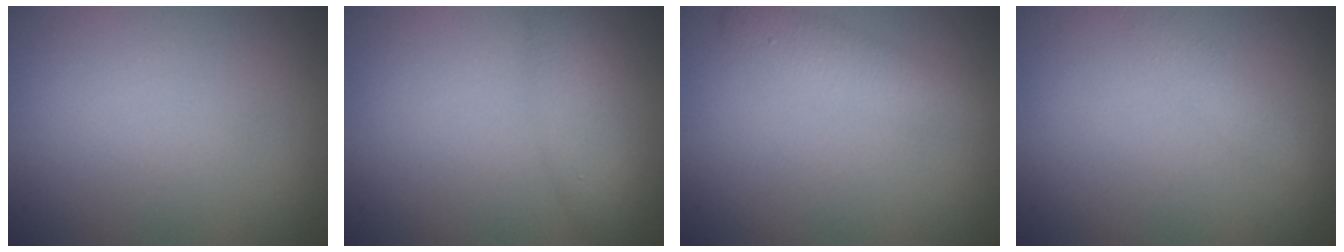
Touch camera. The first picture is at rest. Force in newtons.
{"total": 2.5, "press": 2.5, "slide": 0.0}
{"total": 2.8, "press": 2.8, "slide": 0.1}
{"total": 1.6, "press": 1.6, "slide": 0.1}